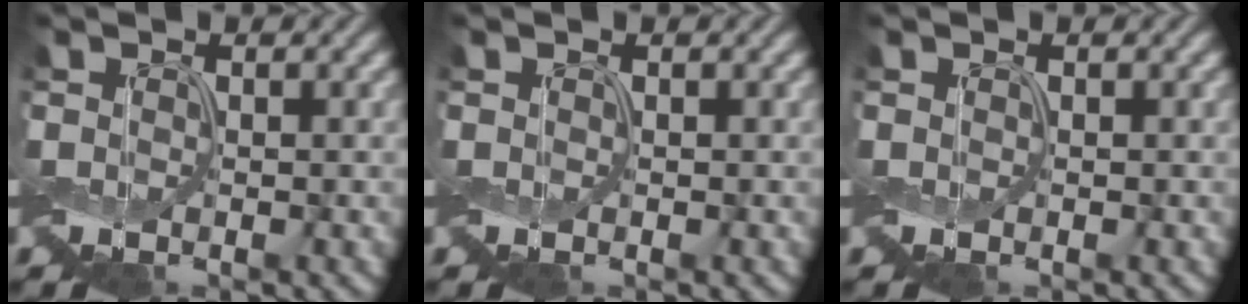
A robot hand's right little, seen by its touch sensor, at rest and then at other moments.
{"total": 0.0}
{"total": 0.0}